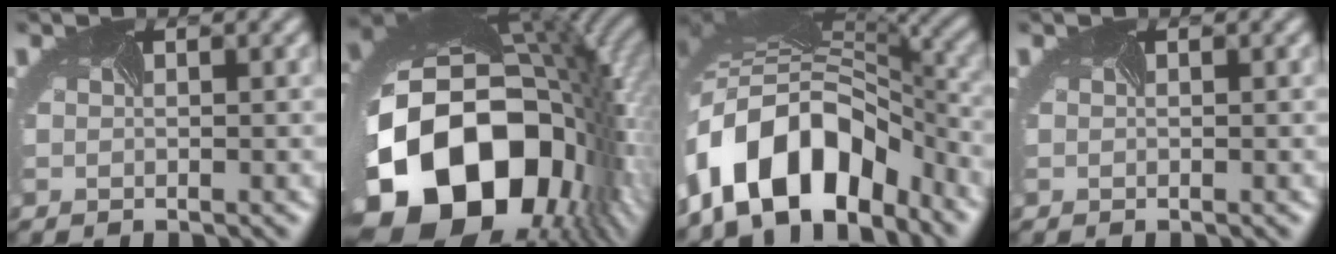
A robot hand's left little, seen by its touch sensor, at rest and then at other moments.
{"total": 19.7, "force": [-5.2, 13.3, 13.6], "torque": [-0.289, -0.059, -0.074]}
{"total": 12.2, "force": [-6.3, 6.9, 7.8], "torque": [-0.144, 0.022, -0.118]}
{"total": 0.0}